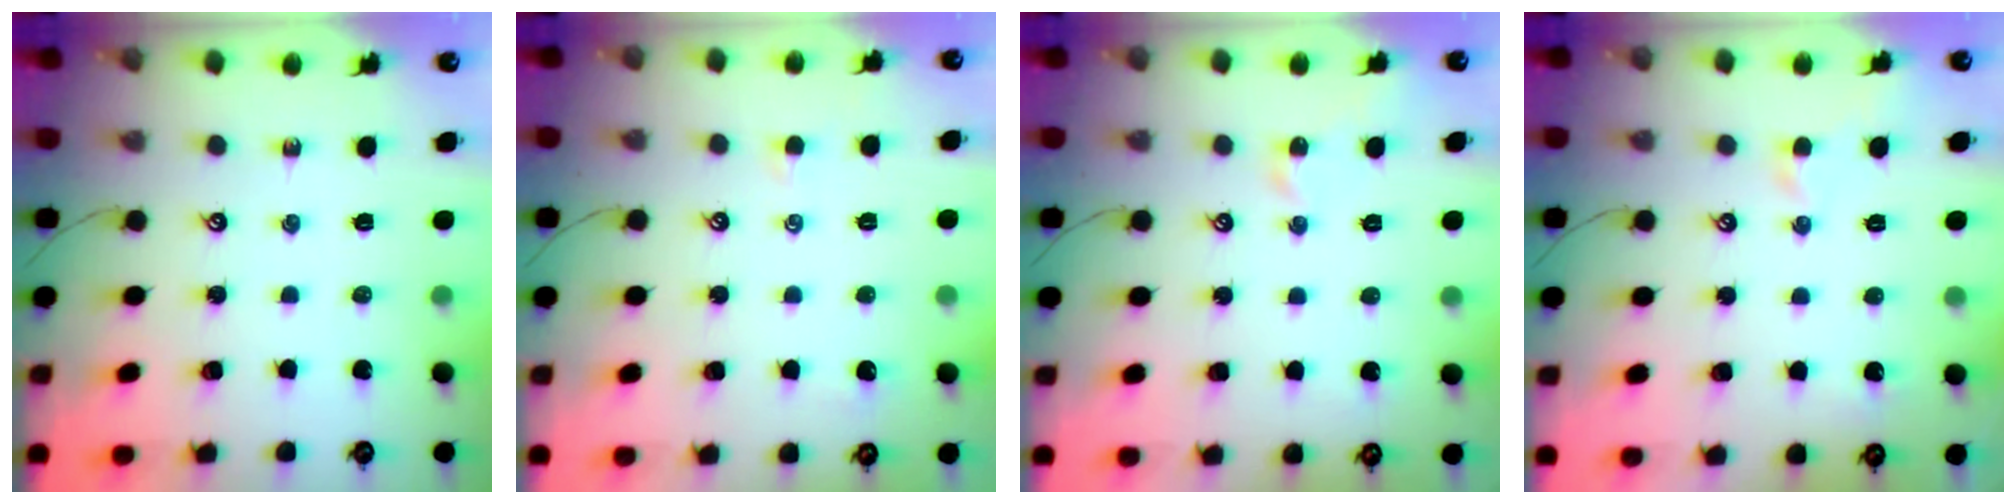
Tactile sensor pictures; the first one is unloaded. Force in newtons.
{"total": 2.7, "press": 2.6, "slide": 0.3}
{"total": 1.6, "press": 1.5, "slide": 0.6}
{"total": 0.9, "press": 0.8, "slide": 0.4}